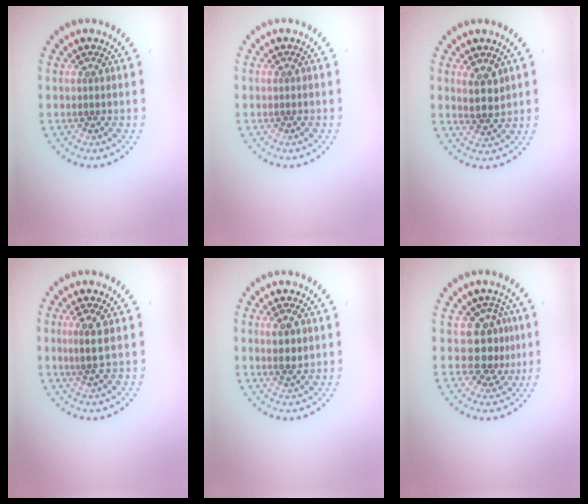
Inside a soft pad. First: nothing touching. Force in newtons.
{"total": 0.0}
{"total": 2.3, "press": 2.1, "slide": 1.0}
{"total": 1.8, "press": 1.5, "slide": 0.9}
{"total": 2.4, "press": 2.3, "slide": 0.9}
{"total": 3.4, "press": 2.8, "slide": 1.8}